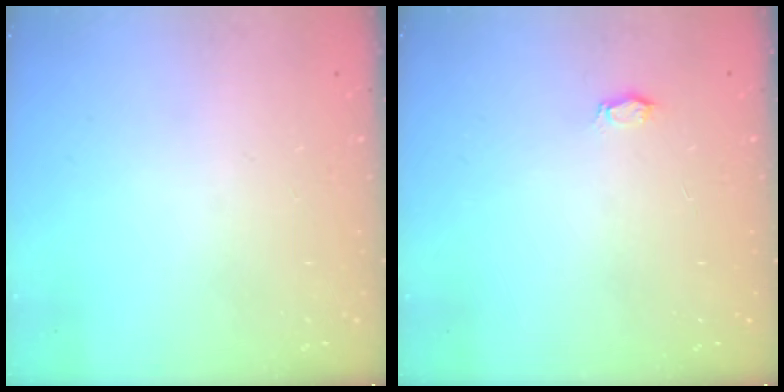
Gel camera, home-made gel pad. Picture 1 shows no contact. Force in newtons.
{"total": 2.7, "press": 2.7, "slide": 0.3}